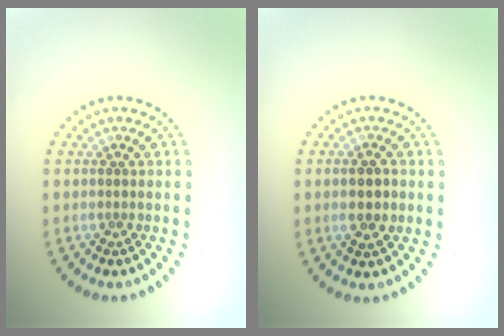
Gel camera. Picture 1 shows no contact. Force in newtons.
{"total": 2.4, "press": 2.4, "slide": 0.2}